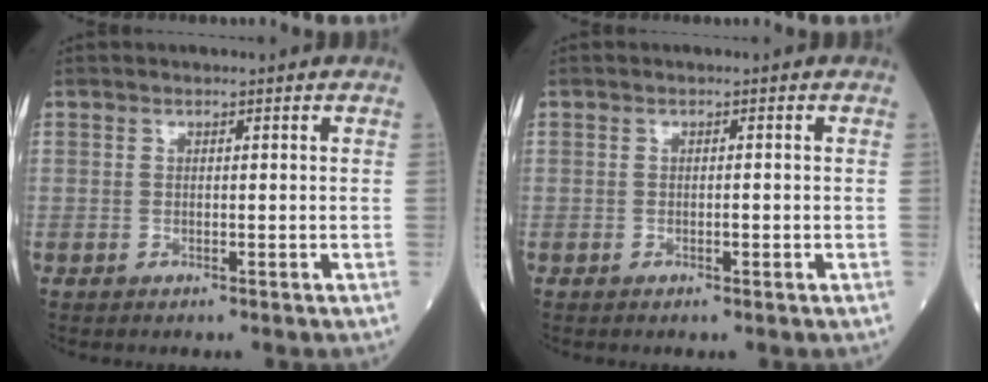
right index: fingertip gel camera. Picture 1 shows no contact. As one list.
[{"total": 0.9, "force": [-0.3, 0.3, 0.8], "torque": [-0.010, 0.001, -0.005]}]